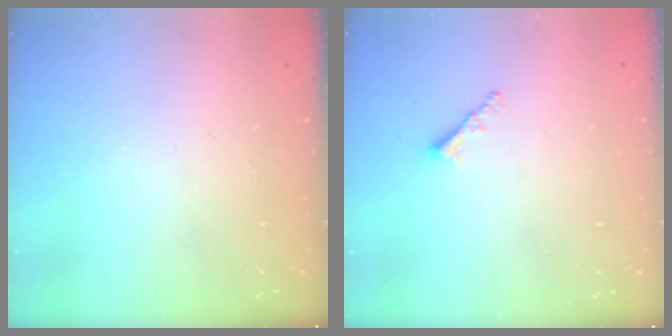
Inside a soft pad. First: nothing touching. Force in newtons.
{"total": 1.9, "press": 1.9, "slide": 0.5}